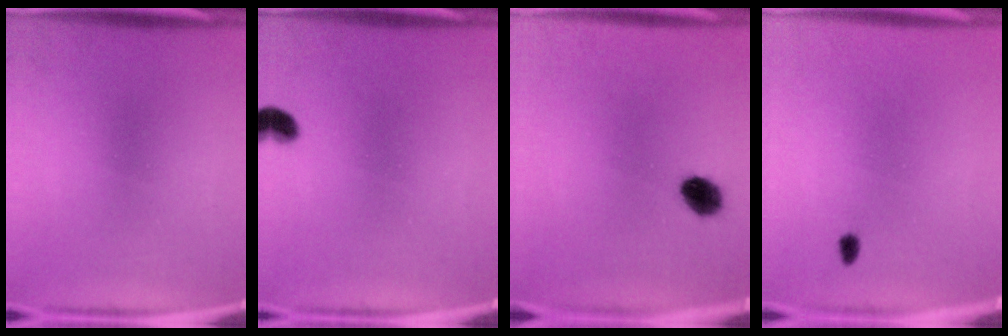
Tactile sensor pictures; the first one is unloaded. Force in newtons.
{"total": 2.9}
{"total": 5.3}
{"total": 1.5}